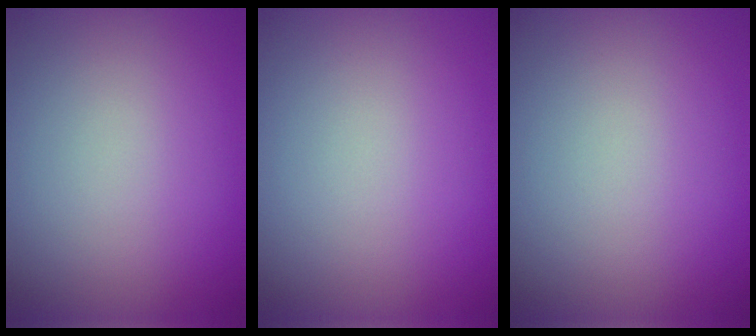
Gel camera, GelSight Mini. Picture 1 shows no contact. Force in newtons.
{"total": 0.0}
{"total": 0.0}